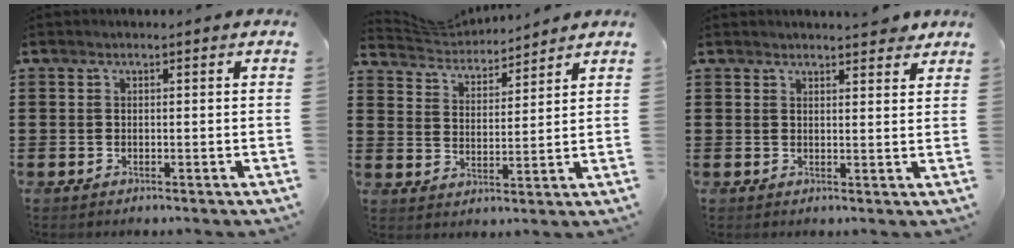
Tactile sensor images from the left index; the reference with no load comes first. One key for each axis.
{"total": 4.4, "fx": 4.3, "fy": 0.7, "fz": 0.3, "tx": -0.029, "ty": -0.023, "tz": 0.074}
{"total": 2.7, "fx": 2.5, "fy": 0.3, "fz": 0.8, "tx": -0.013, "ty": -0.005, "tz": 0.046}